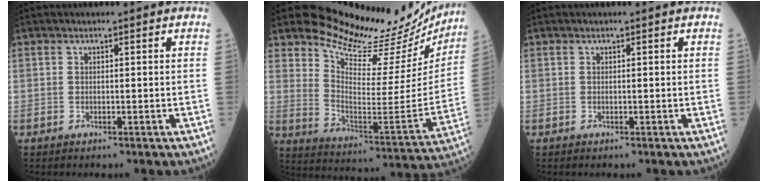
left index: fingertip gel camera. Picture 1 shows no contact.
{"total": 22.9, "force": [20.9, 6.1, 7.0], "torque": [-0.095, -0.086, 0.267]}
{"total": 0.0}